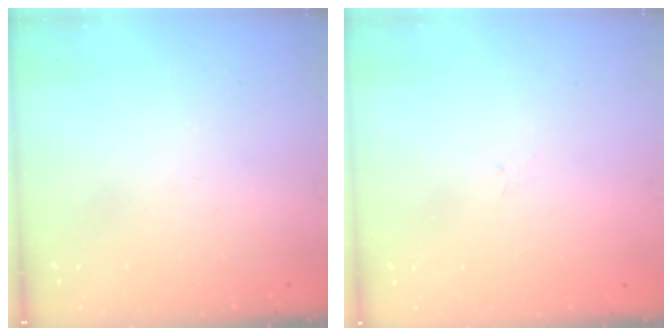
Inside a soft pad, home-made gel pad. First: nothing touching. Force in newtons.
{"total": 1.3, "press": 1.2, "slide": 0.5}